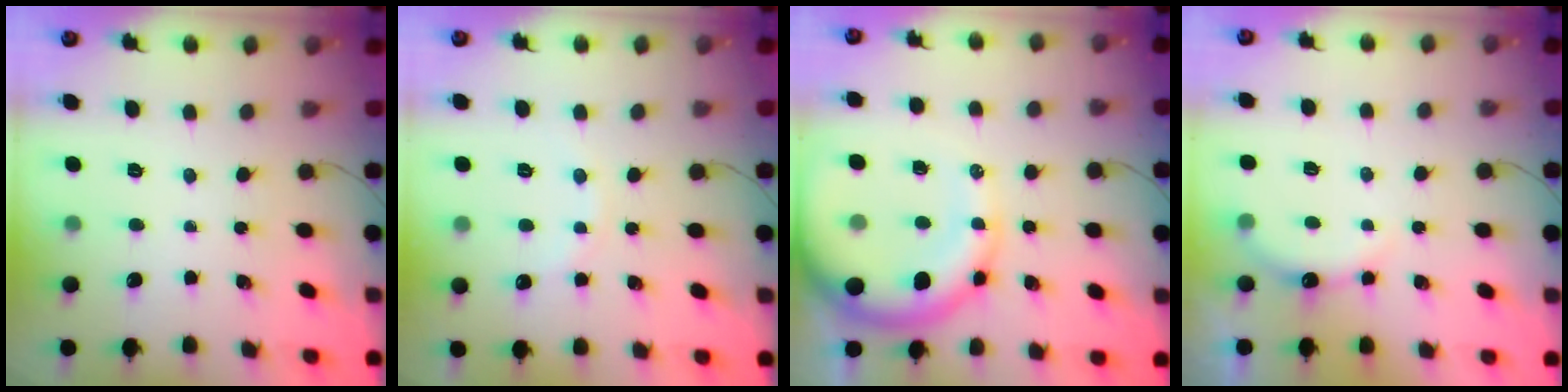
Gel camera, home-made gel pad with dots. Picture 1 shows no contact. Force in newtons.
{"total": 4.5, "press": 4.3, "slide": 1.3}
{"total": 15.1, "press": 14.8, "slide": 3.1}
{"total": 5.8, "press": 5.7, "slide": 1.1}